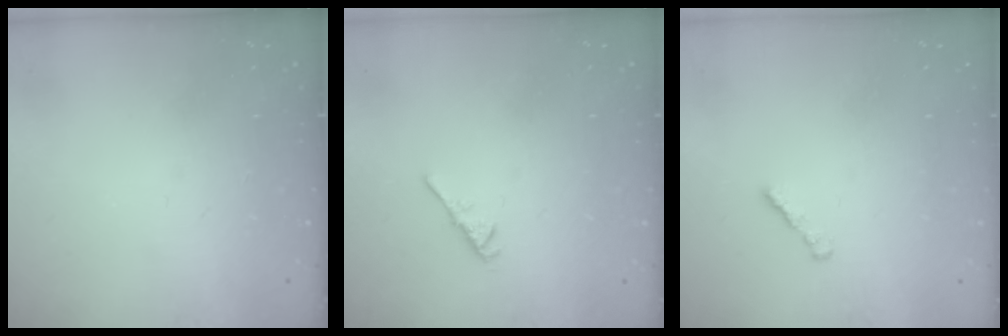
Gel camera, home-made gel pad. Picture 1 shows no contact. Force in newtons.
{"total": 3.1, "press": 3.0, "slide": 0.7}
{"total": 1.6, "press": 1.5, "slide": 0.5}